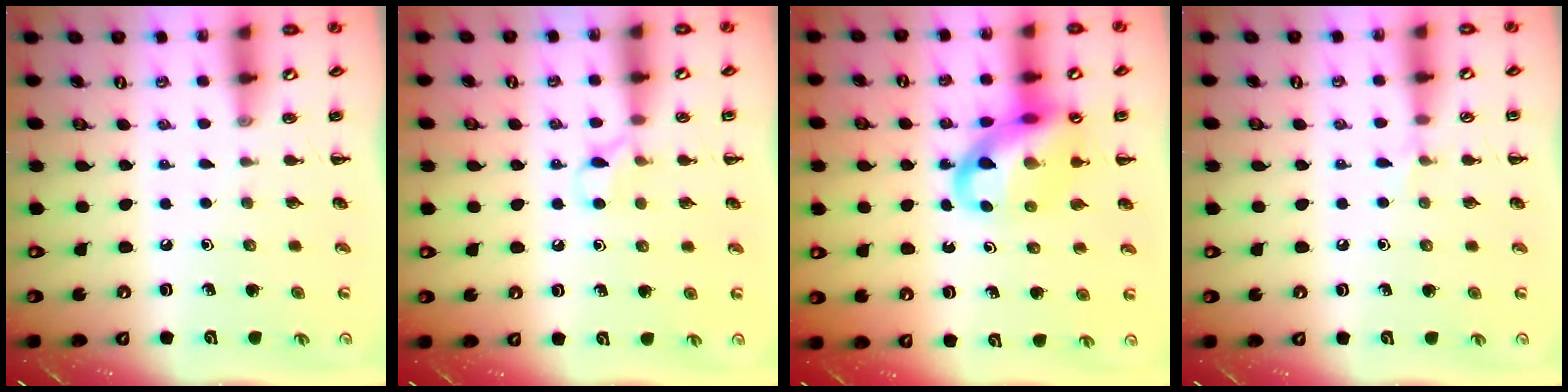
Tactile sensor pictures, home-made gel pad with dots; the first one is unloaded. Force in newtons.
{"total": 5.5, "press": 5.4, "slide": 1.3}
{"total": 15.2, "press": 14.8, "slide": 3.0}
{"total": 3.8, "press": 3.5, "slide": 1.5}